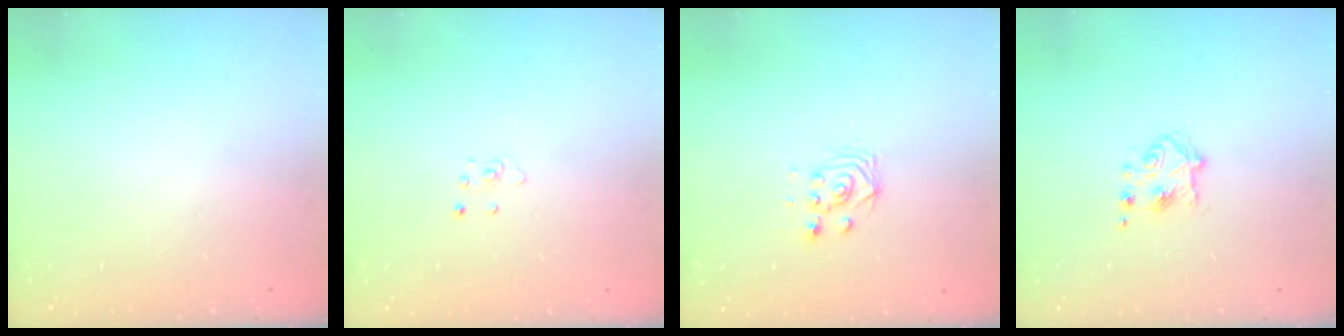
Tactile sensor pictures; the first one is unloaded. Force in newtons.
{"total": 2.3, "press": 2.3, "slide": 0.2}
{"total": 2.8, "press": 2.5, "slide": 1.3}
{"total": 5.3, "press": 5.2, "slide": 0.8}